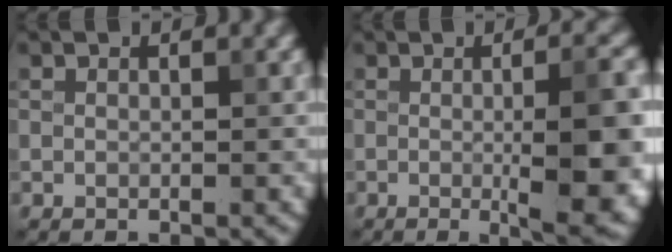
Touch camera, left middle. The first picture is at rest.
{"total": 9.1, "force": [-0.6, 2.3, 8.7], "torque": [-0.109, -0.008, -0.002]}